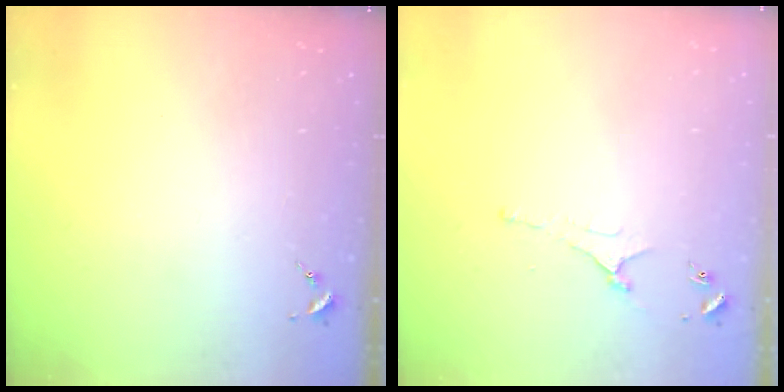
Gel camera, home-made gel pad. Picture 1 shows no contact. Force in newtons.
{"total": 3.6, "press": 3.5, "slide": 0.7}